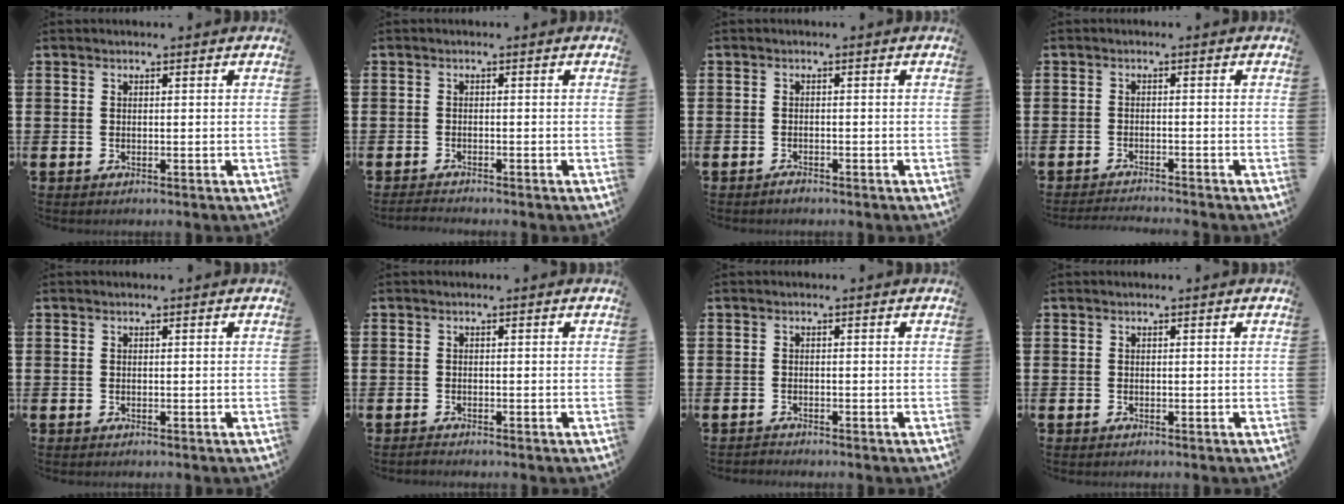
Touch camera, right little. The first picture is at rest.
{"total": 1.0, "force": [-0.9, 0.0, 0.3], "torque": [-0.006, 0.000, -0.019]}
{"total": 0.8, "force": [-0.7, 0.2, 0.2], "torque": [-0.005, -0.002, -0.014]}
{"total": 1.4, "force": [-1.4, -0.2, 0.1], "torque": [-0.002, 0.001, -0.027]}
{"total": 0.0}
{"total": 0.0}
{"total": 0.0}
{"total": 0.0}